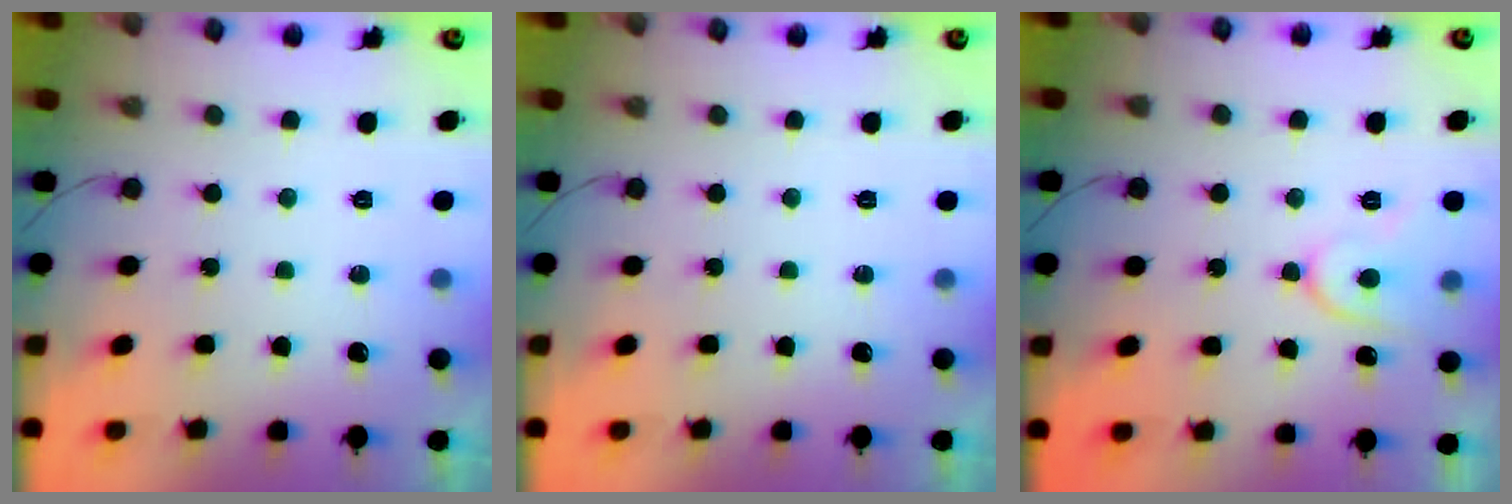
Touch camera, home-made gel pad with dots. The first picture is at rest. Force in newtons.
{"total": 0.0}
{"total": 8.8, "press": 8.7, "slide": 0.9}